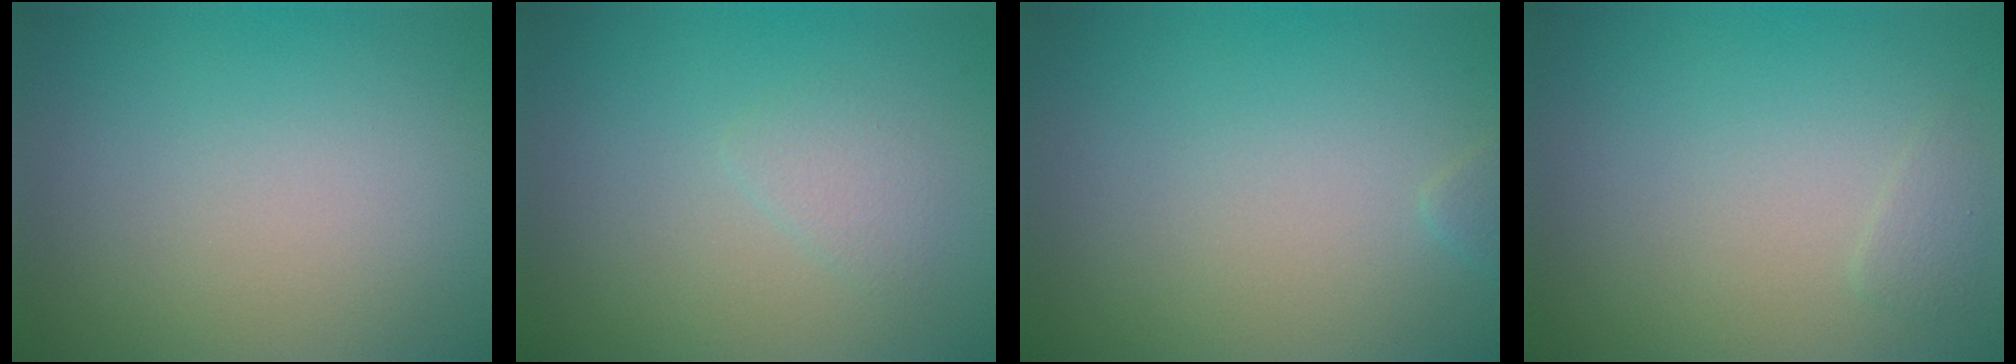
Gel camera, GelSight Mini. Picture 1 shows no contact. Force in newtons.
{"total": 1.3, "press": 1.3, "slide": 0.1}
{"total": 0.5, "press": 0.5, "slide": 0.1}
{"total": 0.8, "press": 0.8, "slide": 0.1}